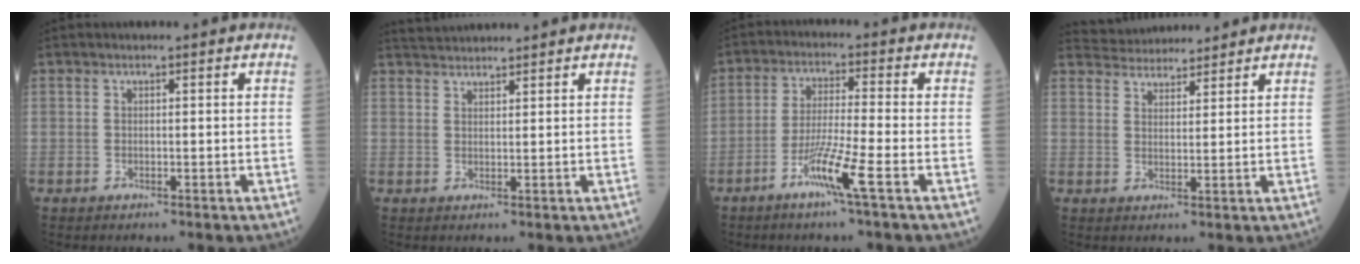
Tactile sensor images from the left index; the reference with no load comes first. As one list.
[{"total": 4.2, "force": [4.2, 0.0, 0.7], "torque": [-0.015, 0.034, 0.075]}, {"total": 7.1, "force": [-3.7, -1.0, 5.9], "torque": [-0.118, -0.011, -0.076]}, {"total": 6.9, "force": [6.7, 1.3, 0.8], "torque": [-0.017, 0.030, 0.104]}]